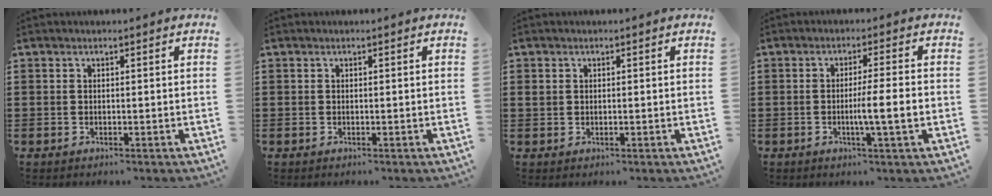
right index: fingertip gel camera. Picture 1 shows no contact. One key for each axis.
{"total": 0.0}
{"total": 0.9, "fx": 0.2, "fy": 0.8, "fz": 0.4, "tx": -0.010, "ty": 0.006, "tz": 0.003}
{"total": 4.9, "fx": -1.0, "fy": -0.2, "fz": 4.8, "tx": -0.083, "ty": -0.006, "tz": -0.021}